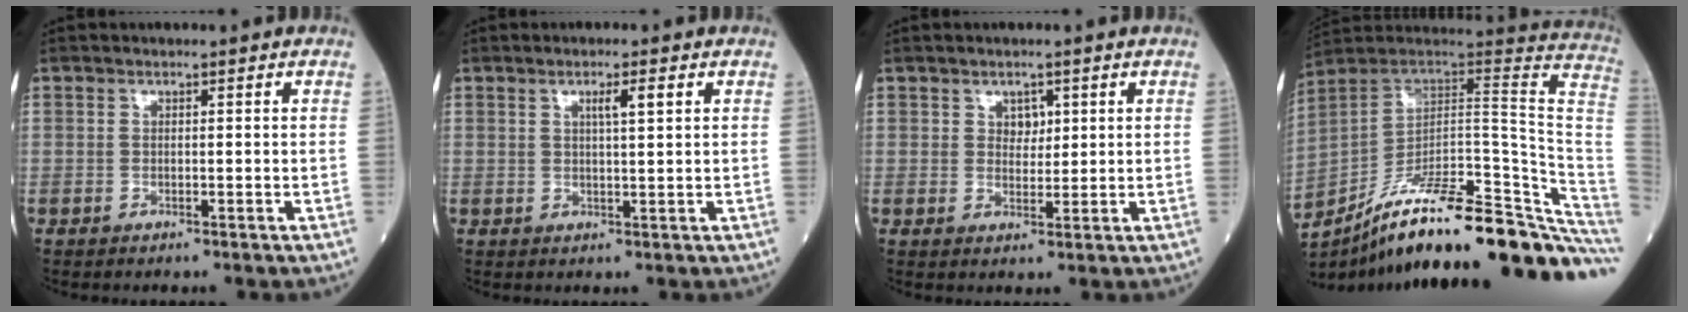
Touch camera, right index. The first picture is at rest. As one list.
[{"total": 2.7, "force": [1.1, 0.0, 2.5], "torque": [-0.042, 0.003, 0.018]}, {"total": 2.3, "force": [1.1, 1.5, 1.4], "torque": [-0.016, -0.002, 0.018]}, {"total": 30.1, "force": [-22.4, 3.8, 19.7], "torque": [-0.190, 0.011, -0.328]}]